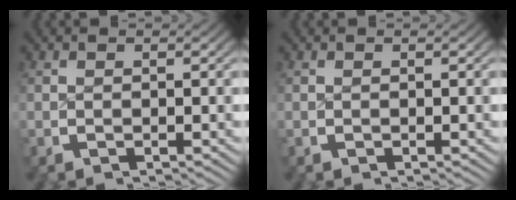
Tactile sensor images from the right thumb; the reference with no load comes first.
{"total": 0.0}